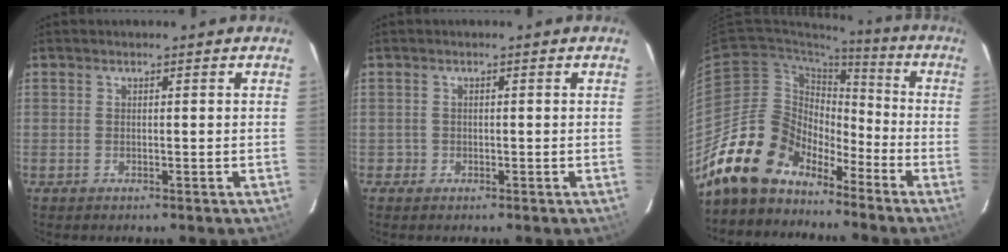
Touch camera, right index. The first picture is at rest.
{"total": 1.2, "force": [-0.5, 1.0, -0.1], "torque": [0.003, 0.005, -0.009]}
{"total": 15.5, "force": [-12.5, 8.2, 4.4], "torque": [-0.097, 0.024, -0.230]}